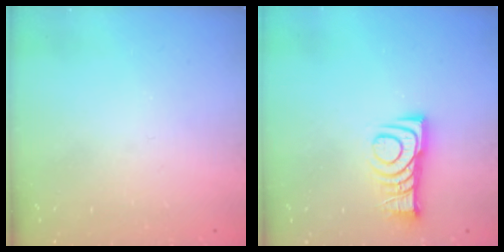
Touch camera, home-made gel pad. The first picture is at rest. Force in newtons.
{"total": 8.7, "press": 8.7, "slide": 0.8}